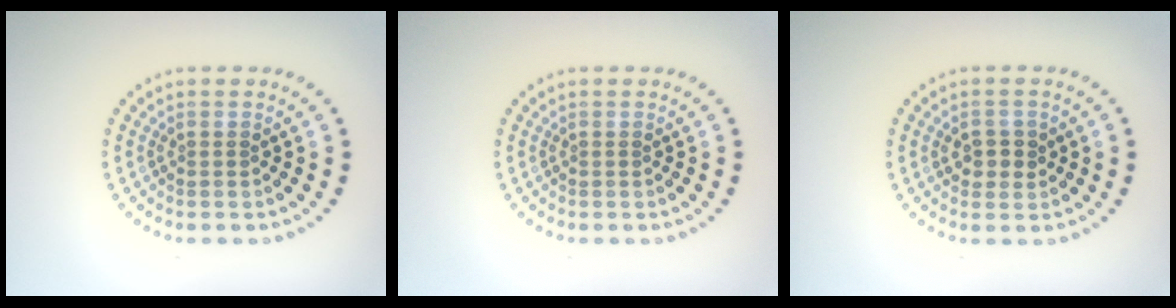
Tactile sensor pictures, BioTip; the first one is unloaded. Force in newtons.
{"total": 0.0}
{"total": 2.1, "press": 2.0, "slide": 0.4}